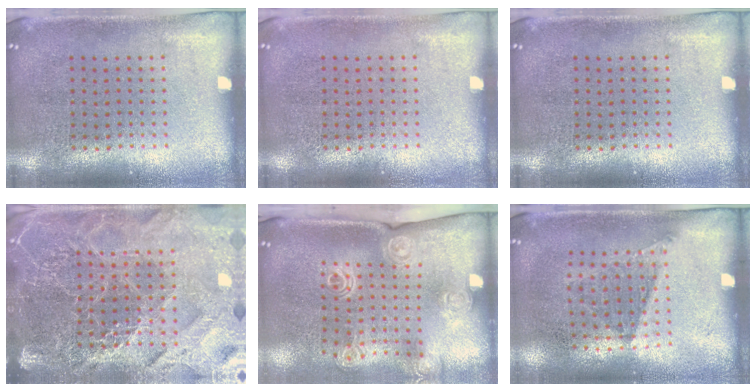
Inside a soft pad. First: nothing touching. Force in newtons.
{"total": 0.0}
{"total": 0.0}
{"total": 5.1, "press": 4.6, "slide": 2.3}
{"total": 1.9, "press": 1.5, "slide": 1.3}
{"total": 1.1, "press": 0.8, "slide": 0.8}